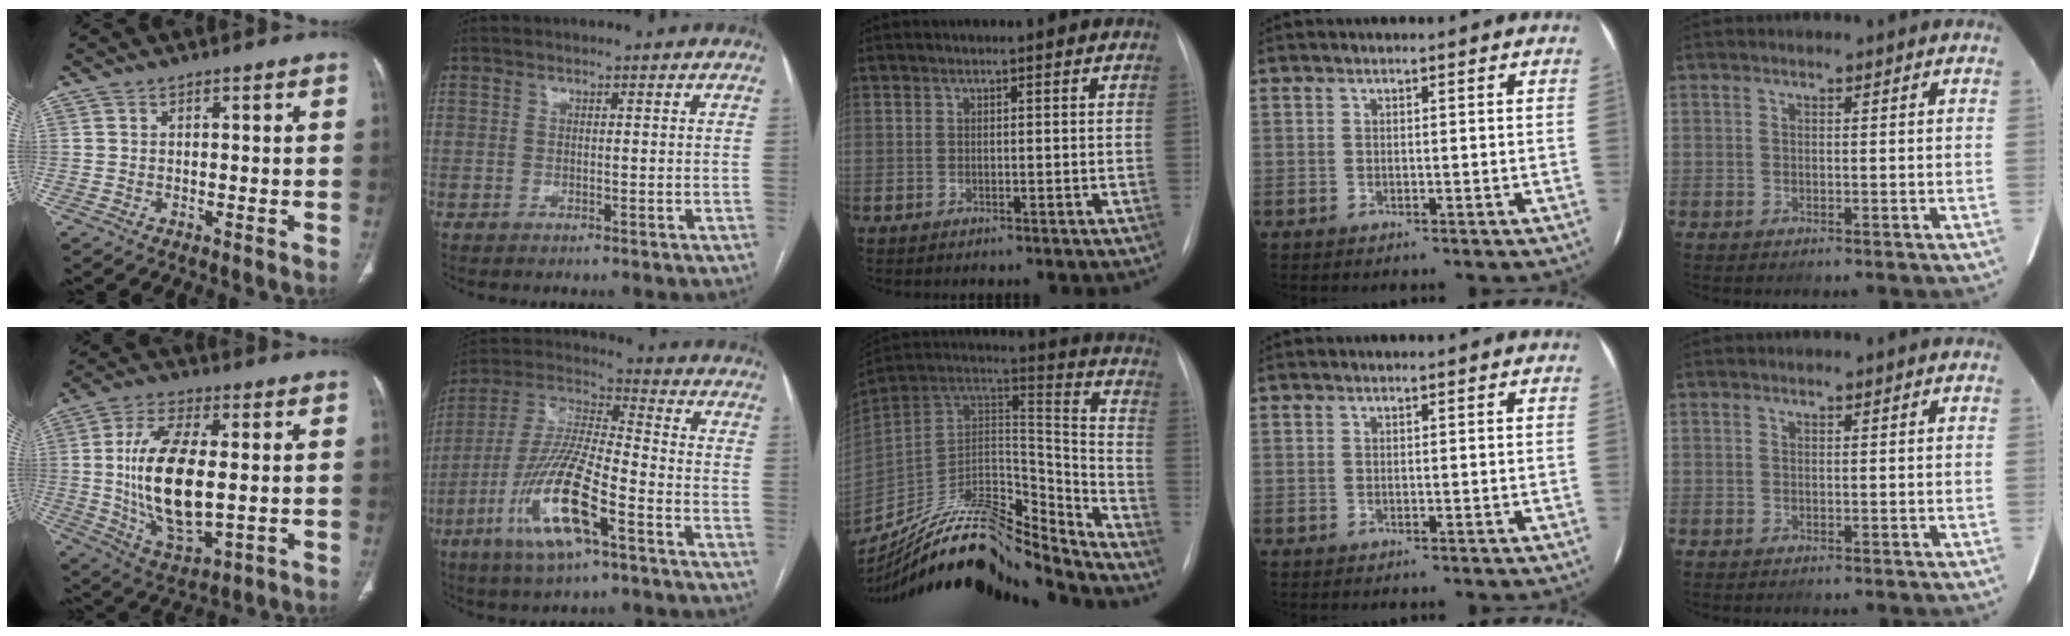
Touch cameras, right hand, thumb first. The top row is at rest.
{"thumb": {"total": 17.1, "force": [0.2, 7.8, 15.2], "torque": [-0.288, -0.014, 0.013]}, "index": {"total": 16.5, "force": [-7.5, 3.0, 14.4], "torque": [-0.303, -0.015, -0.136]}, "middle": {"total": 21.8, "force": [-19.9, 3.4, 8.3], "torque": [-0.157, 0.037, -0.339]}}